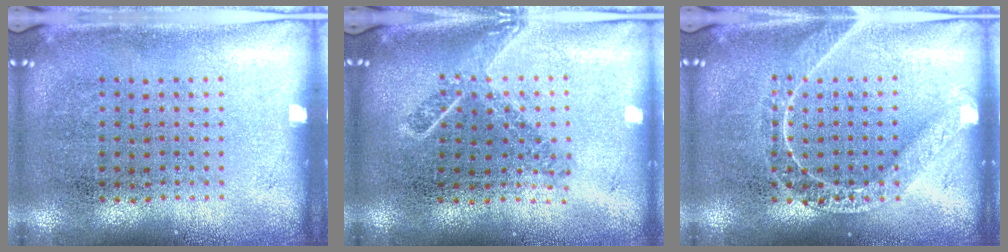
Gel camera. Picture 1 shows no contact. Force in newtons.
{"total": 1.7, "press": 1.3, "slide": 1.1}
{"total": 2.2, "press": 2.2, "slide": 0.3}